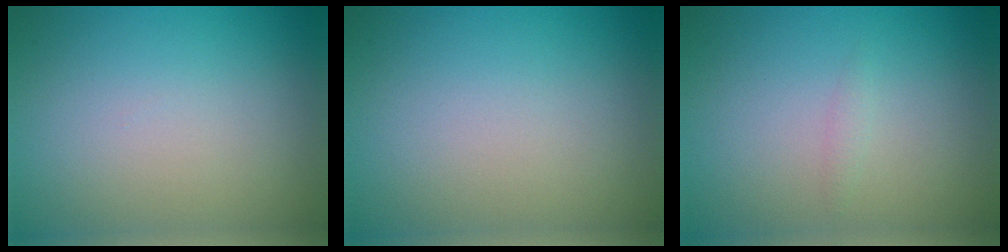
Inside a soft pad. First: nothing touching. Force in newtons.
{"total": 0.0}
{"total": 0.6, "press": 0.6, "slide": 0.0}